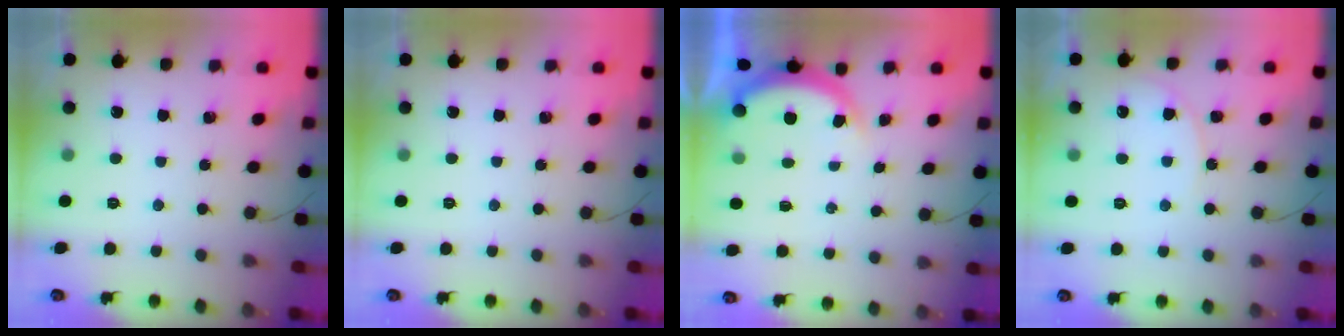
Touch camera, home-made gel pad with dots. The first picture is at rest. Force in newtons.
{"total": 0.0}
{"total": 4.6, "press": 4.6, "slide": 0.6}
{"total": 6.0, "press": 6.0, "slide": 0.5}